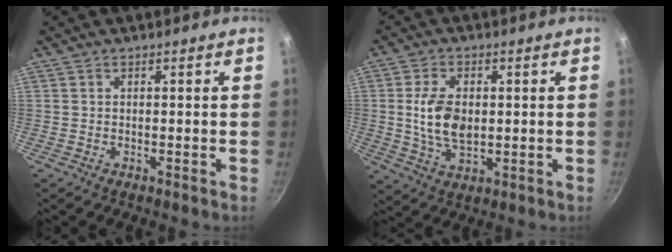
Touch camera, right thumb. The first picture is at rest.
{"total": 8.9, "force": [0.5, 5.4, 7.1], "torque": [-0.130, -0.007, 0.011]}